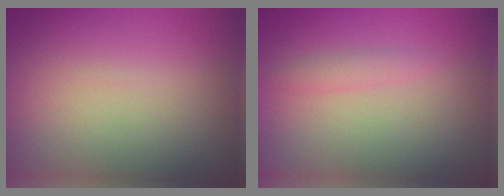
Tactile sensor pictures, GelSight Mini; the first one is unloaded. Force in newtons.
{"total": 1.0, "press": 1.0, "slide": 0.0}